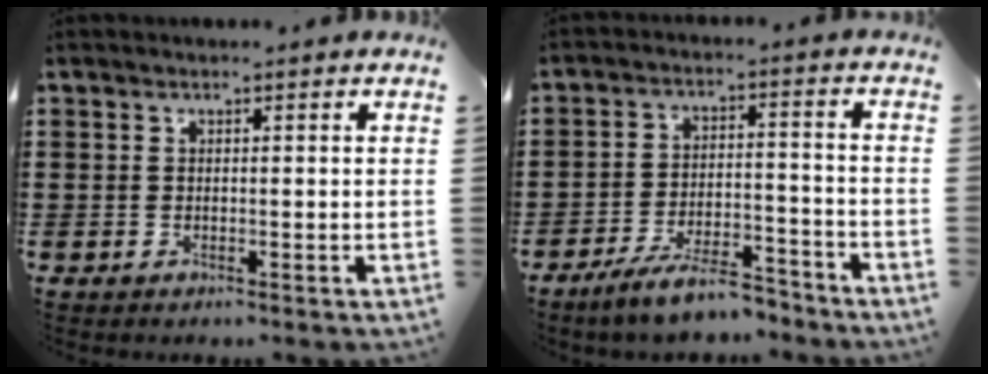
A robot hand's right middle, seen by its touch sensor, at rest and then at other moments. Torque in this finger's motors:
{"motor_torque": [2.14, 0.00, 0.18, 0.10]}